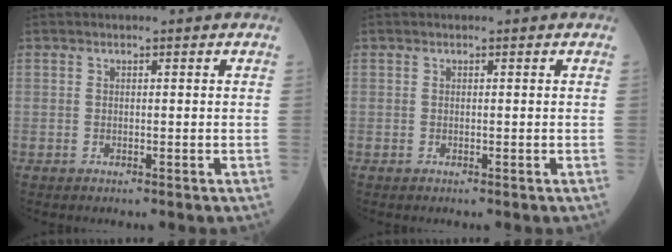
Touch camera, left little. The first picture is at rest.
{"total": 0.0}